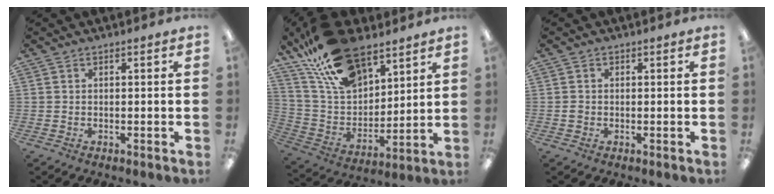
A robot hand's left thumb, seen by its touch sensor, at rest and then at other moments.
{"total": 20.8, "force": [14.4, 10.5, 10.7], "torque": [-0.208, -0.066, 0.263]}
{"total": 0.9, "force": [-0.1, 0.9, 0.2], "torque": [-0.003, 0.004, -0.004]}